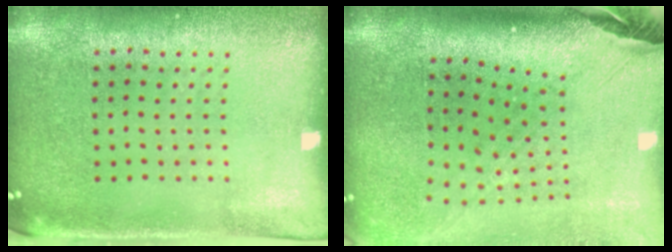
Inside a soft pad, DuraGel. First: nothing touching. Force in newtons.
{"total": 3.0, "press": 2.1, "slide": 2.1}